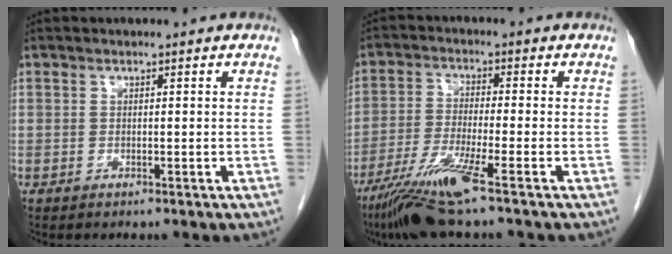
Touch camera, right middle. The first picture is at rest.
{"total": 9.3, "force": [-5.9, -0.6, 7.2], "torque": [-0.144, -0.030, -0.112]}